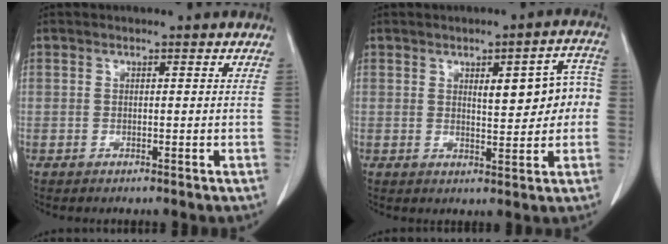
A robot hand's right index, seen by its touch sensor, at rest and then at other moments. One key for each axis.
{"total": 8.2, "fx": 1.0, "fy": 2.8, "fz": 7.6, "tx": -0.094, "ty": 0.027, "tz": 0.017}